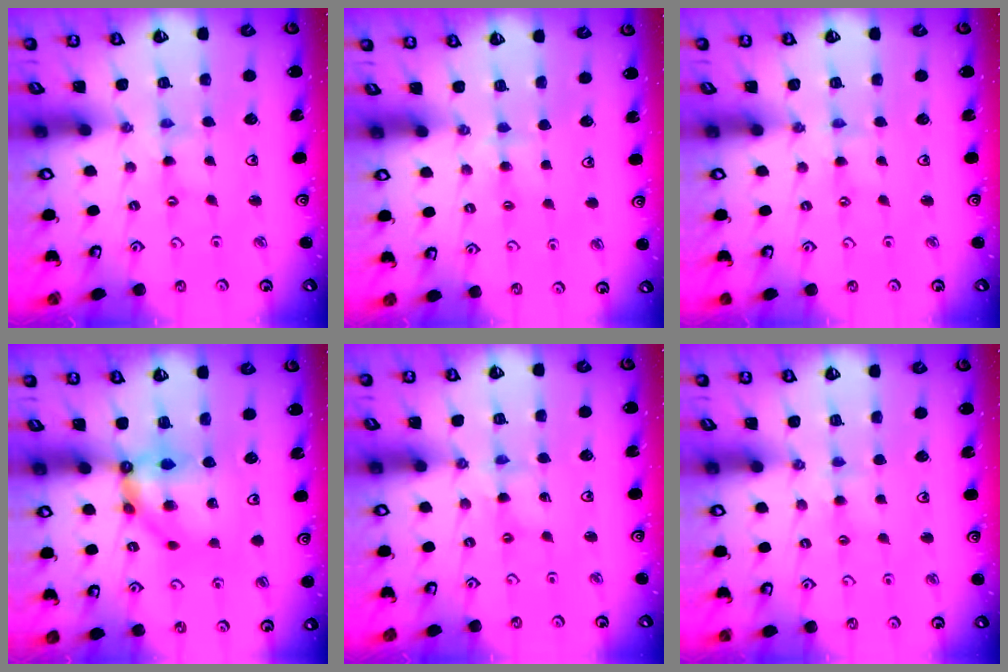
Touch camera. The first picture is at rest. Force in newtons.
{"total": 4.3, "press": 4.3, "slide": 0.7}
{"total": 0.7, "press": 0.6, "slide": 0.3}
{"total": 8.9, "press": 8.9, "slide": 0.6}
{"total": 2.6, "press": 2.6, "slide": 0.4}
{"total": 4.9, "press": 4.8, "slide": 0.7}